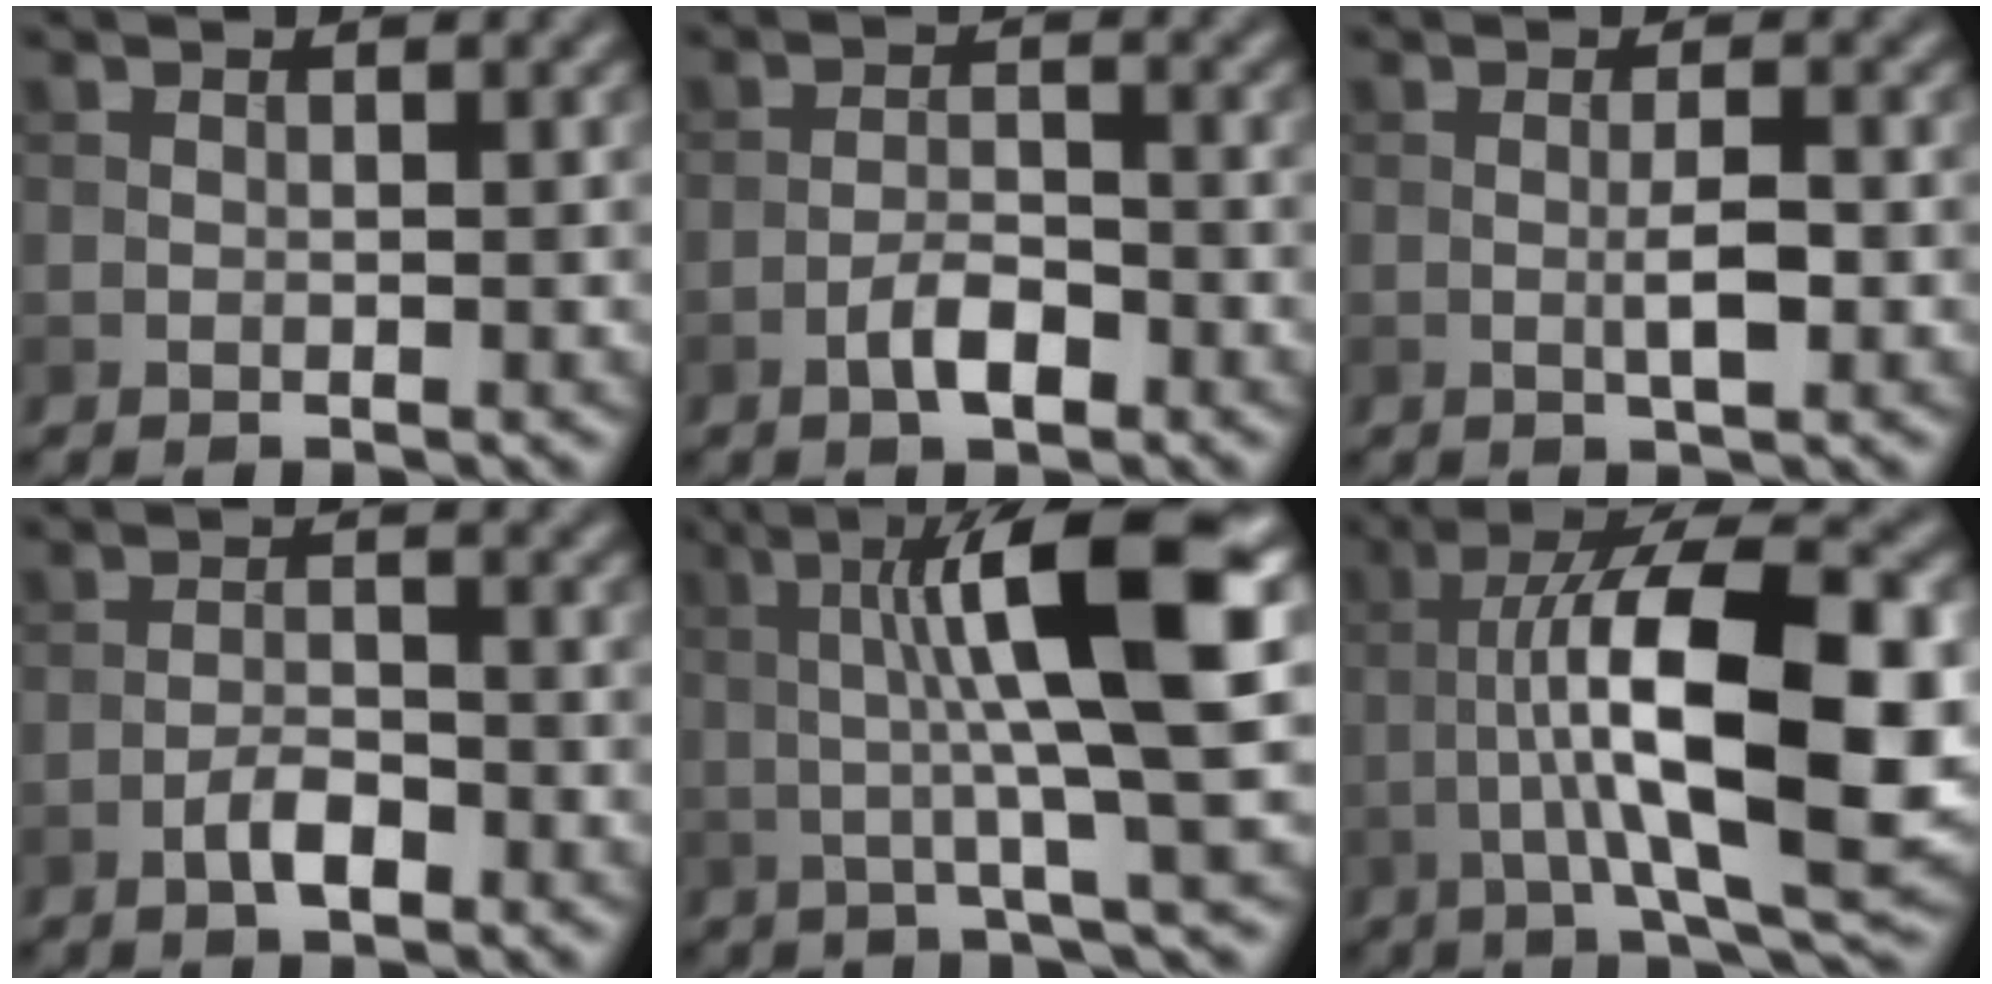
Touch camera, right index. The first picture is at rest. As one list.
[{"total": 2.7, "force": [-1.6, 1.0, 2.0], "torque": [-0.034, 0.006, -0.031]}, {"total": 2.2, "force": [-0.4, 0.3, 2.2], "torque": [-0.040, 0.000, -0.009]}, {"total": 2.4, "force": [-1.4, 0.8, 1.7], "torque": [-0.030, 0.005, -0.028]}, {"total": 10.2, "force": [1.3, 1.3, 10.1], "torque": [-0.144, 0.010, 0.022]}, {"total": 12.7, "force": [-1.4, 3.2, 12.2], "torque": [-0.191, 0.015, -0.025]}]